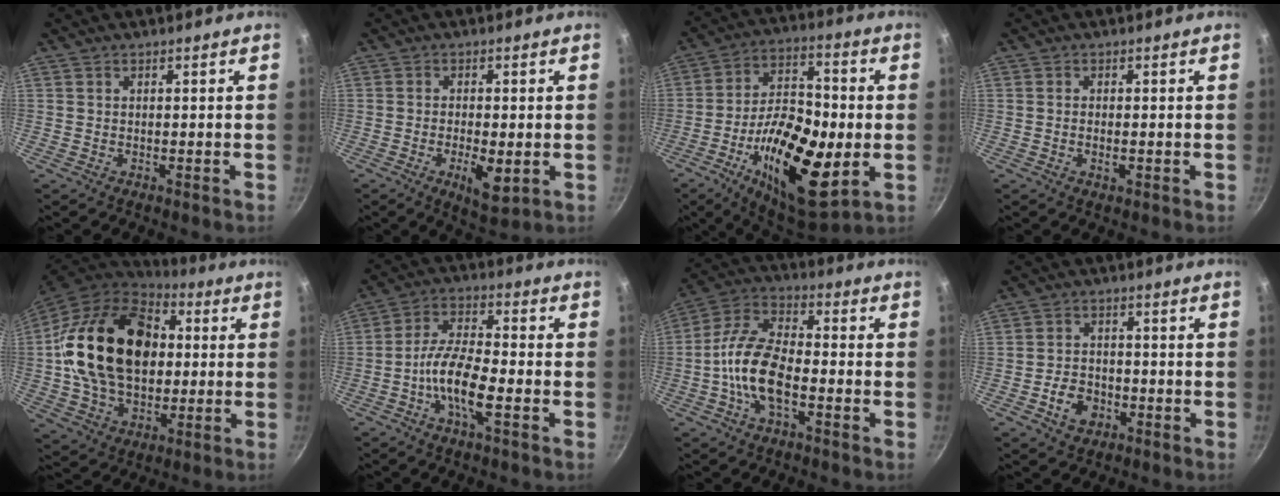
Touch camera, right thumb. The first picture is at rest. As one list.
[{"total": 5.8, "force": [-1.5, 2.2, 5.2], "torque": [-0.081, -0.003, -0.019]}, {"total": 23.3, "force": [-5.1, 10.7, 20.1], "torque": [-0.324, 0.015, -0.086]}, {"total": 1.1, "force": [-0.3, 0.5, 1.0], "torque": [-0.019, 0.001, -0.008]}, {"total": 26.4, "force": [2.9, 18.5, 18.7], "torque": [-0.315, 0.032, 0.046]}, {"total": 9.8, "force": [-3.4, 3.1, 8.7], "torque": [-0.164, 0.030, -0.075]}, {"total": 12.7, "force": [-3.4, 6.1, 10.7], "torque": [-0.197, 0.039, -0.082]}, {"total": 5.7, "force": [-2.5, 4.1, 3.1], "torque": [-0.043, 0.020, -0.045]}]